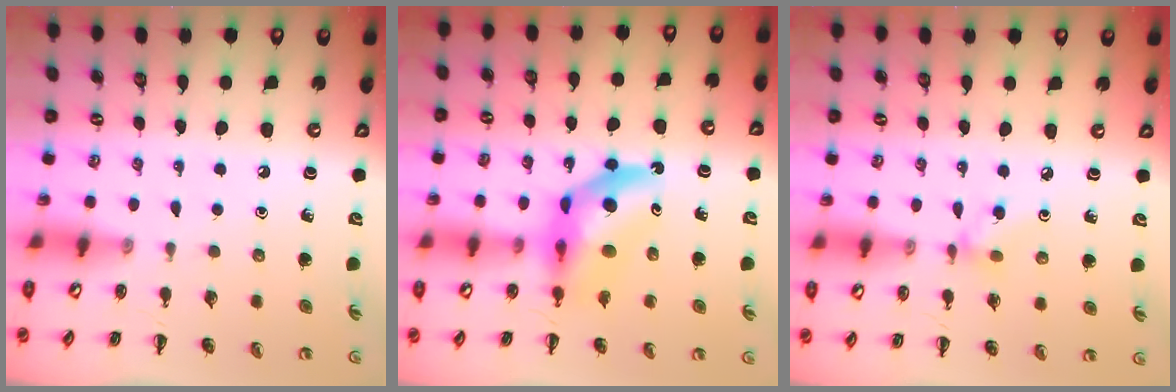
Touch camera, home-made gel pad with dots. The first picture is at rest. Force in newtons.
{"total": 10.3, "press": 9.8, "slide": 3.2}
{"total": 3.1, "press": 2.9, "slide": 1.1}